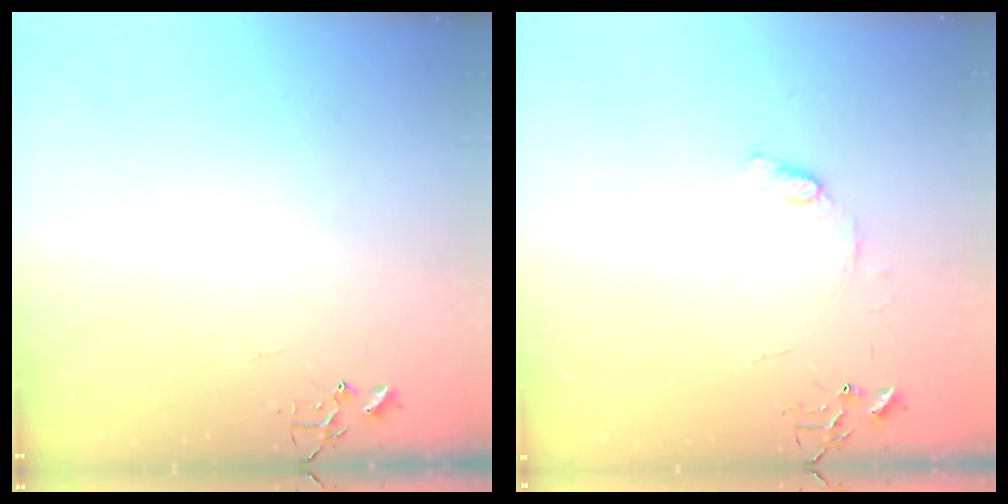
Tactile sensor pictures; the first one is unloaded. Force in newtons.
{"total": 7.3, "press": 7.3, "slide": 0.7}